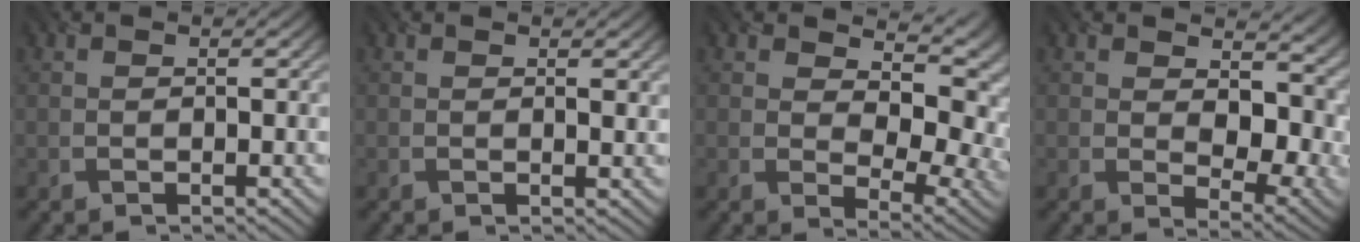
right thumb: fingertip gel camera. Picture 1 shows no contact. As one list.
[{"total": 0.8, "force": [0.4, 0.1, 0.7], "torque": [-0.010, -0.004, 0.006]}, {"total": 10.0, "force": [3.0, 5.8, 7.5], "torque": [-0.120, -0.012, 0.049]}, {"total": 11.5, "force": [1.8, 6.6, 9.2], "torque": [-0.148, -0.016, 0.033]}]